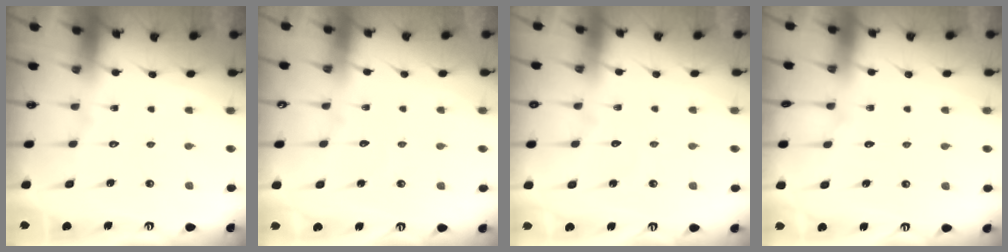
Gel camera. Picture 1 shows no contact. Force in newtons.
{"total": 2.9, "press": 2.9, "slide": 0.2}
{"total": 2.1, "press": 2.1, "slide": 0.2}
{"total": 2.6, "press": 2.6, "slide": 0.4}